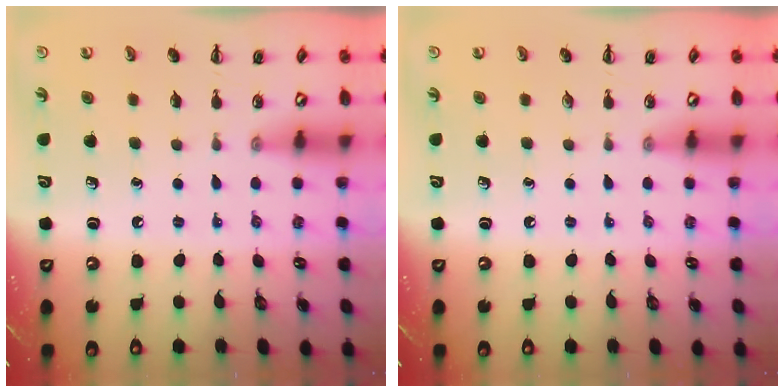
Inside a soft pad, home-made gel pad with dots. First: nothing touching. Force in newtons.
{"total": 0.0}